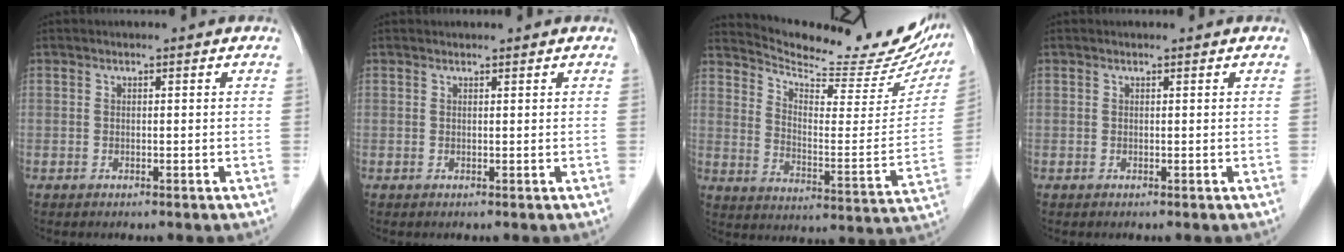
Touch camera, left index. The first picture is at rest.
{"total": 0.8, "force": [0.8, 0.0, 0.1], "torque": [-0.005, 0.008, 0.015]}
{"total": 22.7, "force": [20.8, 4.5, 7.9], "torque": [-0.119, -0.056, 0.275]}
{"total": 0.0}